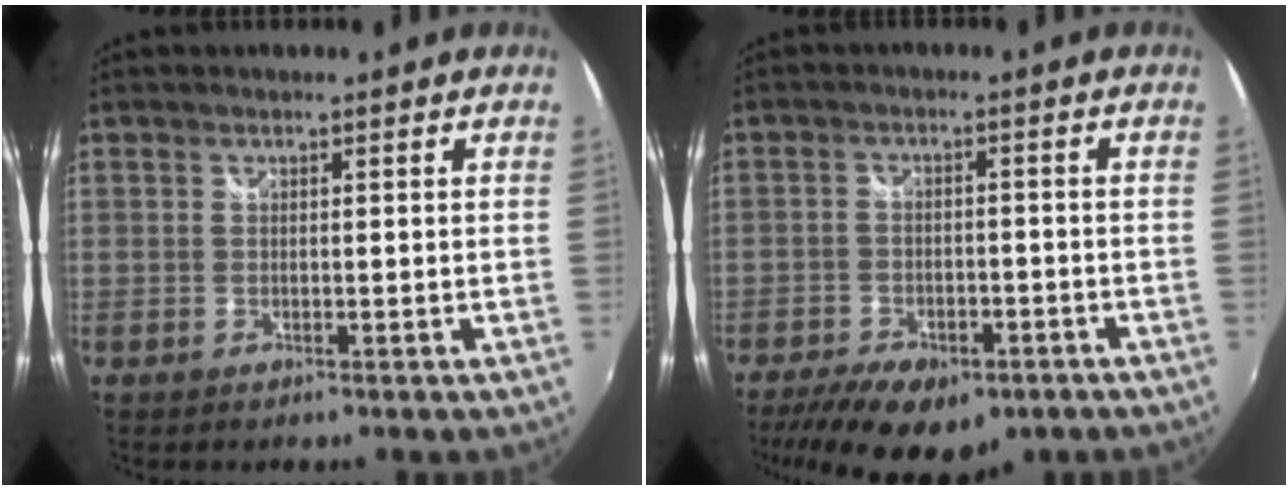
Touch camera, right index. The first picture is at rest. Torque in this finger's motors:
{"motor_torque": [1.14, -0.99, 0.30, 0.08]}